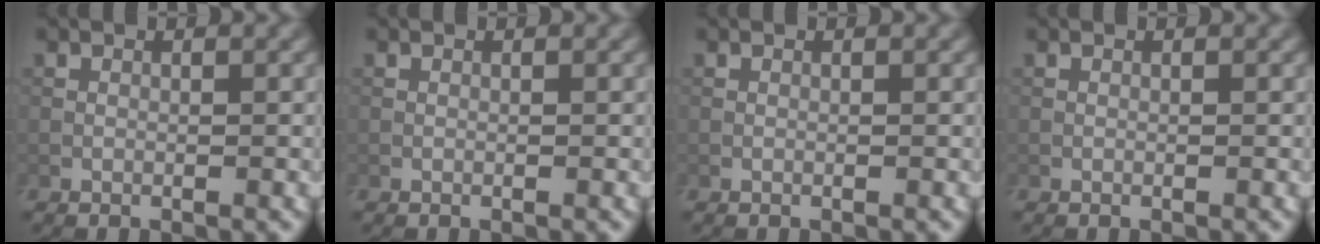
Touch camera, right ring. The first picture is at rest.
{"total": 0.0}
{"total": 0.0}
{"total": 0.0}